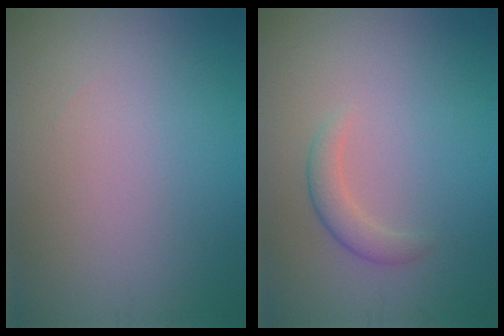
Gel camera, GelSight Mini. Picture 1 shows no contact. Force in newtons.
{"total": 1.8, "press": 1.8, "slide": 0.1}